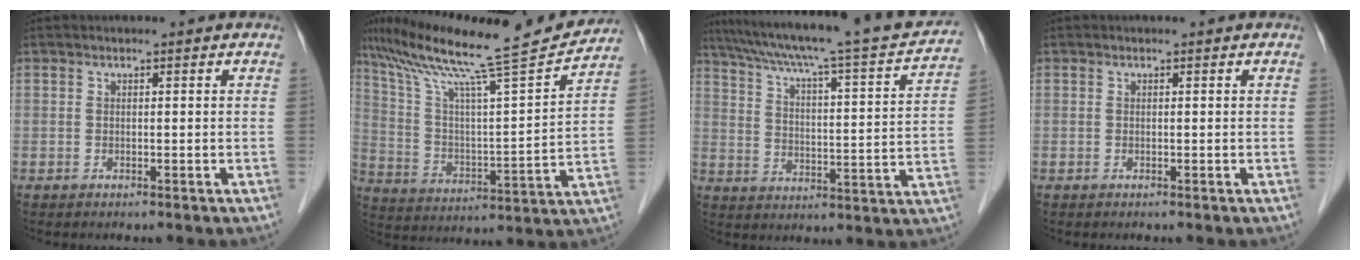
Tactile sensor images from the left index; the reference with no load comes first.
{"total": 21.9, "force": [19.2, -0.3, 10.7], "torque": [-0.190, -0.008, 0.301]}
{"total": 24.3, "force": [20.9, 1.5, 12.1], "torque": [-0.191, -0.008, 0.280]}
{"total": 0.0}